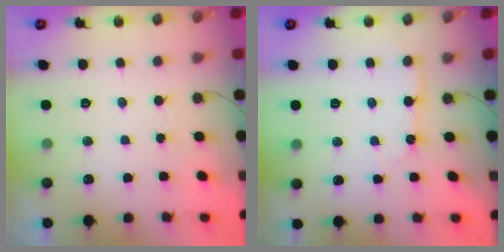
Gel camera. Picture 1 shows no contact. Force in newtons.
{"total": 3.4, "press": 3.3, "slide": 0.4}